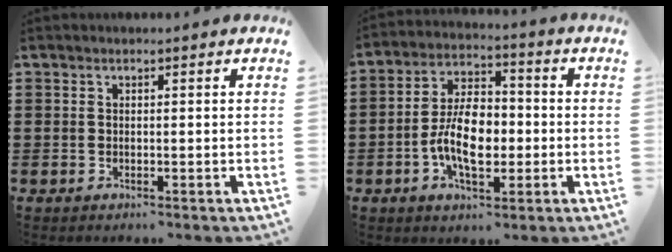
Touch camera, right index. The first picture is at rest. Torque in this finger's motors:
{"motor_torque": [2.14, 0.00, 1.05, 0.21]}